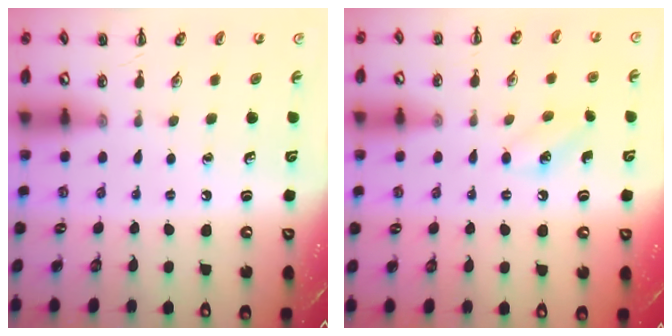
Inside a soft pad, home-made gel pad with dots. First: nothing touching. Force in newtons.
{"total": 6.6, "press": 6.4, "slide": 1.8}